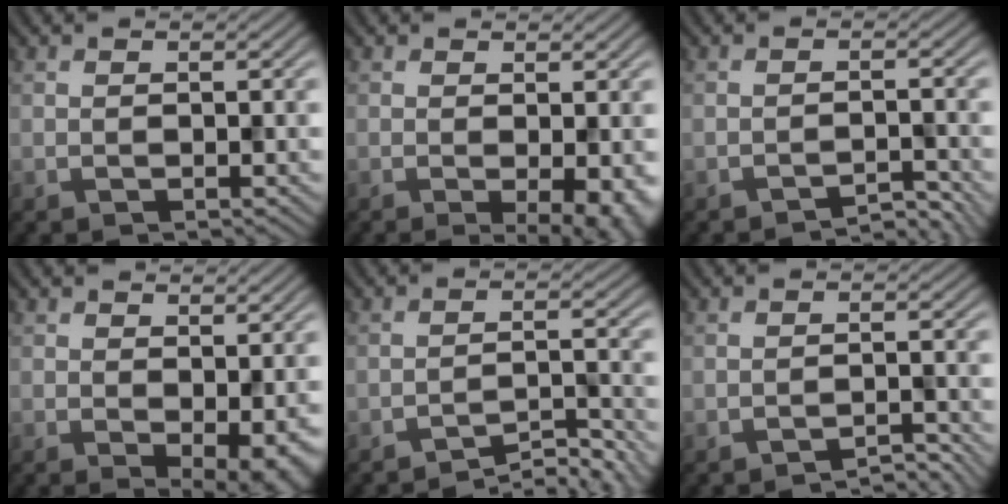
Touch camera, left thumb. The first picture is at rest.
{"total": 3.8, "force": [-0.8, 0.8, 3.6], "torque": [-0.055, -0.008, -0.011]}
{"total": 2.5, "force": [-2.4, 0.2, 0.8], "torque": [-0.006, 0.008, -0.042]}
{"total": 4.0, "force": [-0.3, 1.6, 3.7], "torque": [-0.050, -0.009, 0.002]}
{"total": 4.4, "force": [-3.9, 0.5, 2.0], "torque": [-0.032, 0.008, -0.063]}
{"total": 2.4, "force": [-2.2, 0.2, 0.7], "torque": [-0.003, 0.009, -0.041]}